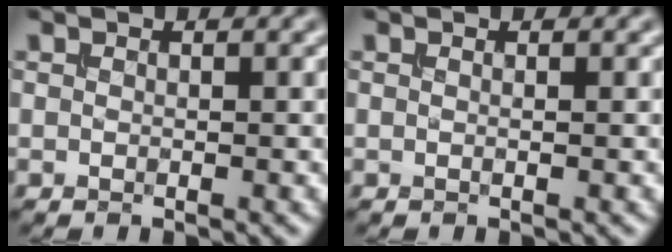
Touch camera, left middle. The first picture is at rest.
{"total": 0.0}